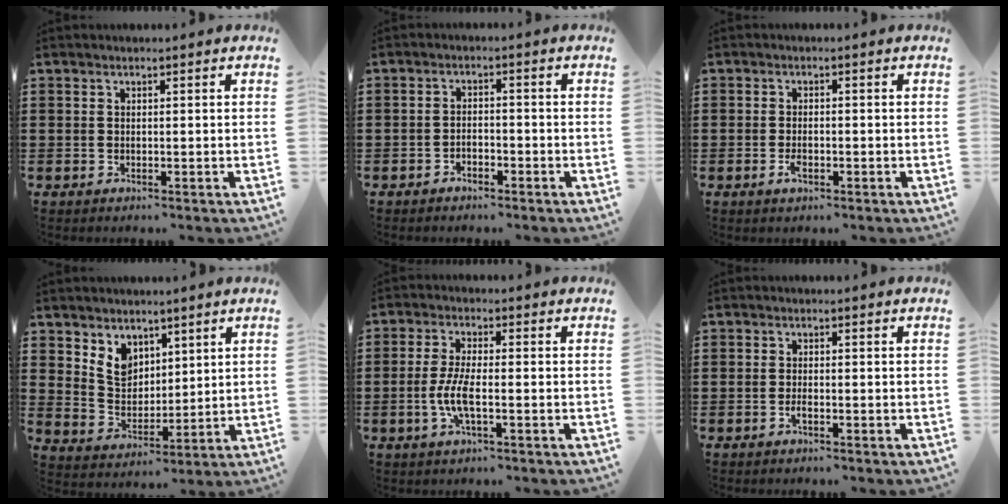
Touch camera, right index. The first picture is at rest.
{"total": 1.7, "force": [-1.6, 0.6, 0.3], "torque": [-0.012, 0.000, -0.033]}
{"total": 2.0, "force": [-0.8, 0.8, 1.6], "torque": [-0.037, -0.004, -0.016]}
{"total": 5.7, "force": [3.9, 4.0, 1.3], "torque": [-0.049, 0.000, 0.074]}
{"total": 5.4, "force": [-1.5, 1.4, 5.0], "torque": [-0.113, -0.006, -0.034]}
{"total": 1.0, "force": [-0.6, 0.2, 0.8], "torque": [-0.024, -0.009, -0.011]}